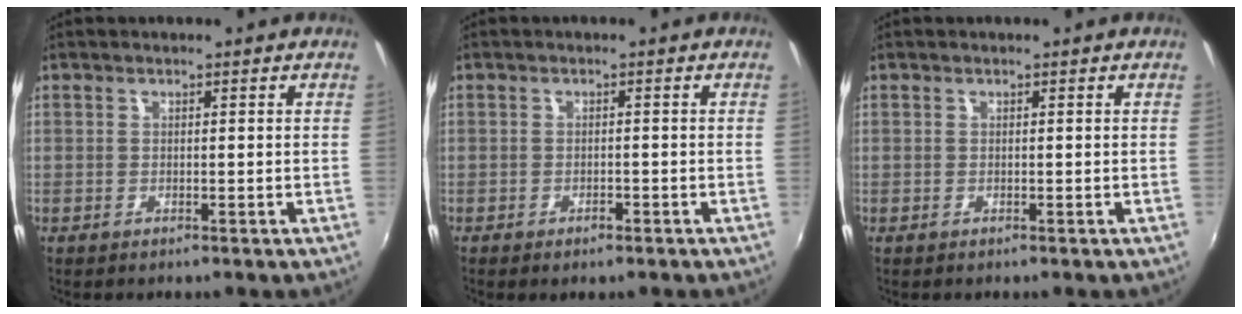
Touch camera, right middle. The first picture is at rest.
{"total": 1.7, "force": [-1.2, 0.6, 1.0], "torque": [-0.017, -0.002, -0.019]}
{"total": 0.0}